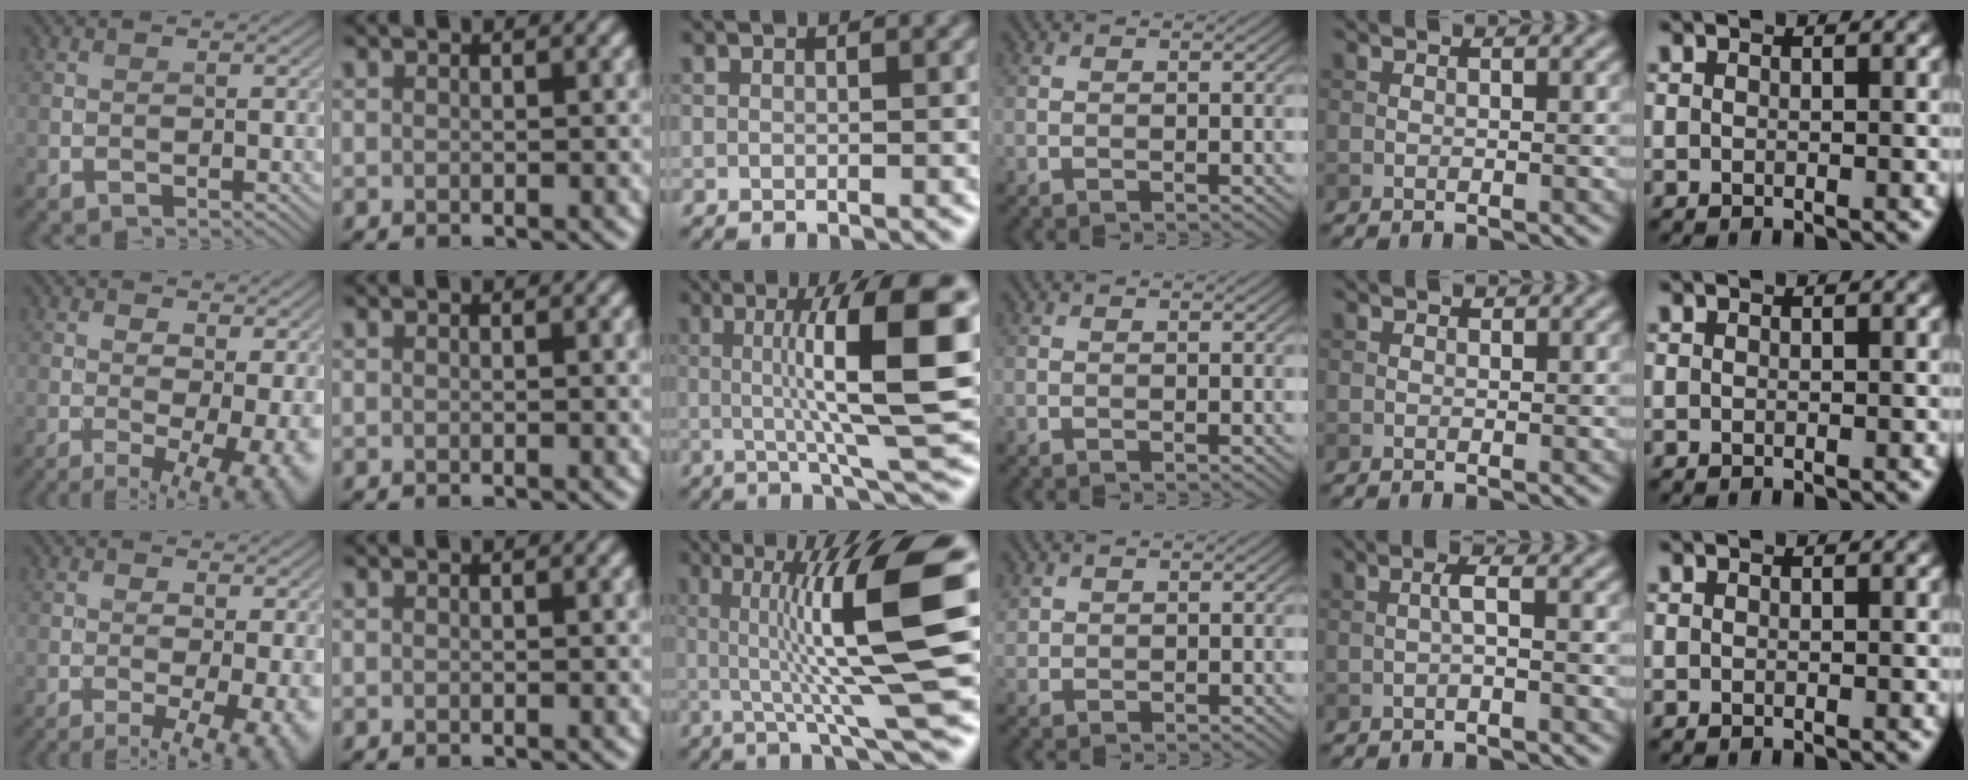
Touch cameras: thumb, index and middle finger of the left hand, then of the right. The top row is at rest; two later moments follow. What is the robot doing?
{"motion": "screw", "object": "dispenser bottle"}